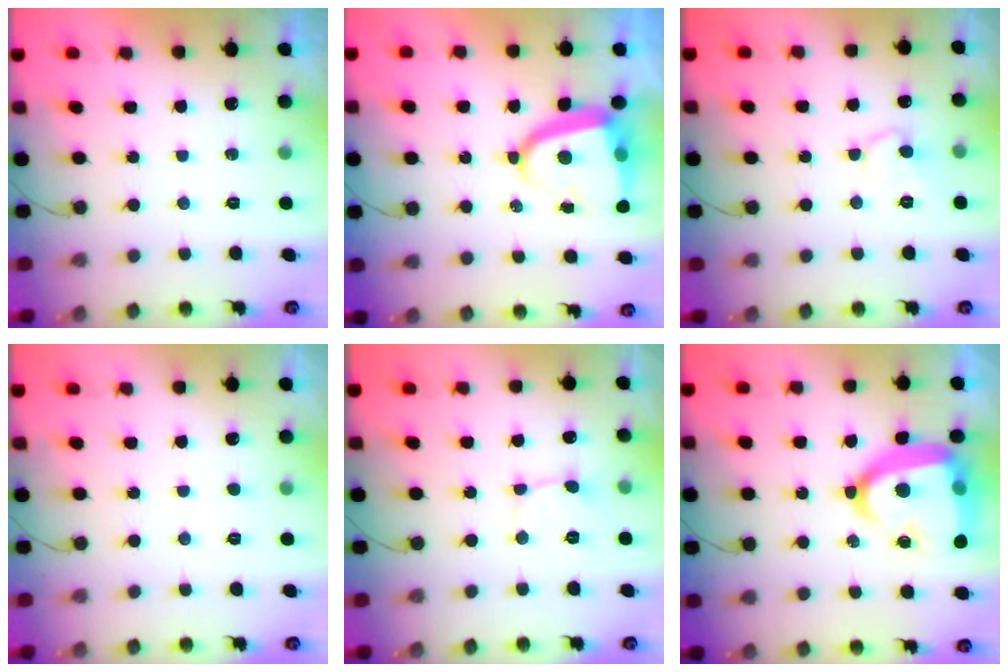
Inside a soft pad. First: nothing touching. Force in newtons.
{"total": 9.9, "press": 9.9, "slide": 1.0}
{"total": 7.2, "press": 7.1, "slide": 0.7}
{"total": 2.5, "press": 2.5, "slide": 0.3}
{"total": 1.6, "press": 1.6, "slide": 0.1}
{"total": 21.8, "press": 21.7, "slide": 2.0}